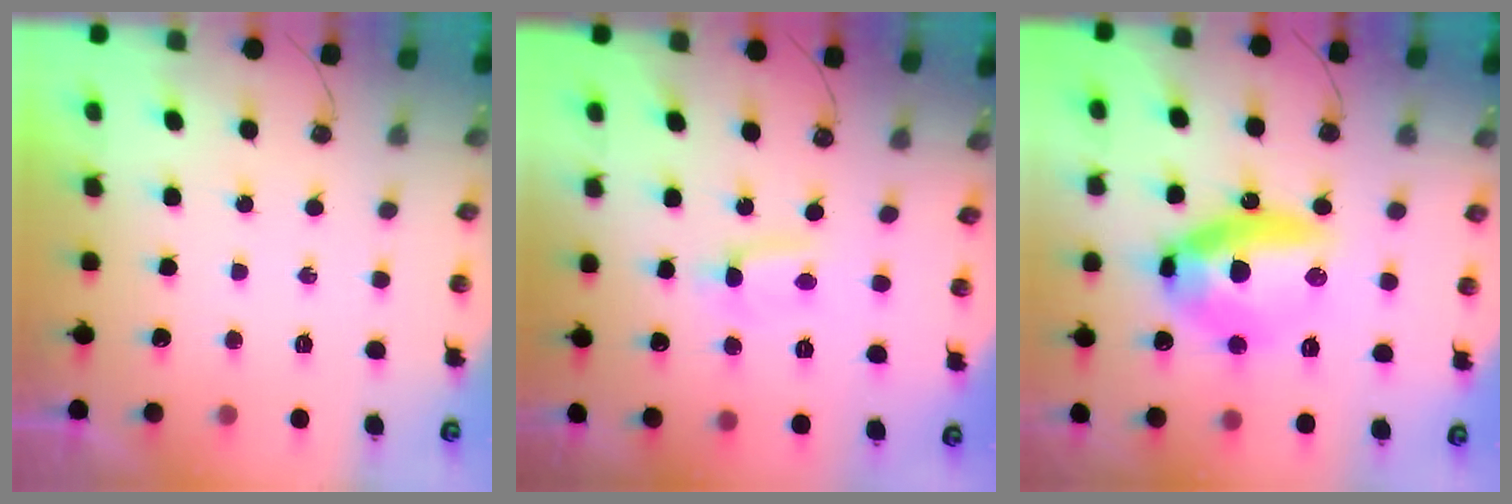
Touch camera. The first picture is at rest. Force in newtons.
{"total": 10.7, "press": 1.5, "slide": 10.6}
{"total": 14.6, "press": 14.4, "slide": 1.8}